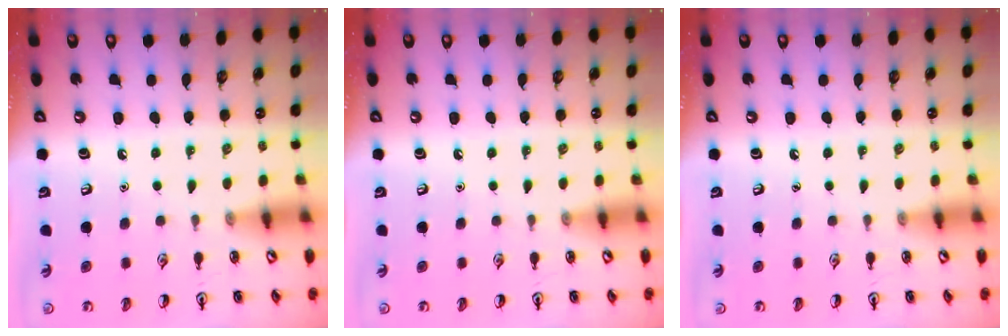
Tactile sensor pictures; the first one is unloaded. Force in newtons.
{"total": 0.0}
{"total": 0.0}